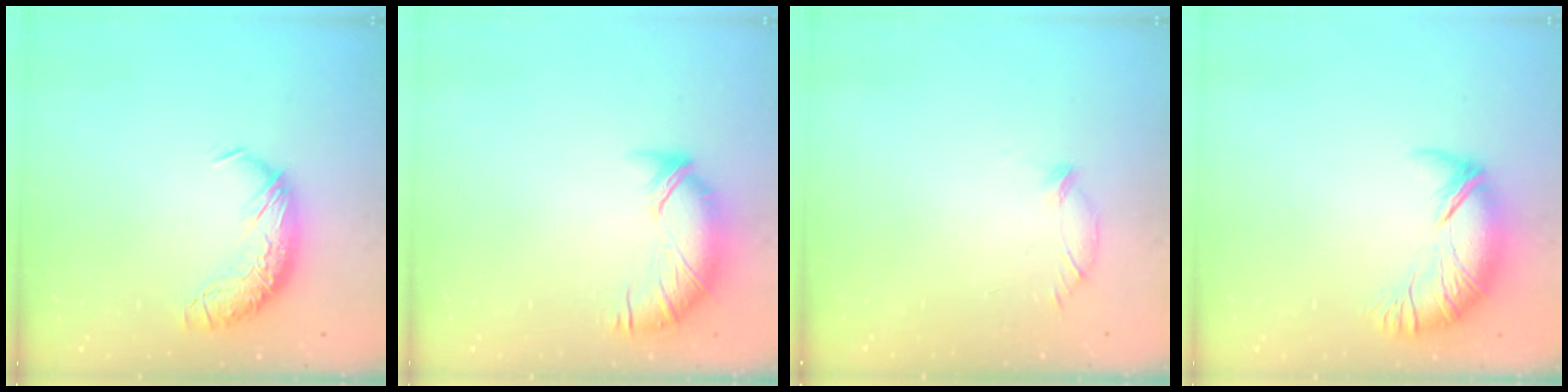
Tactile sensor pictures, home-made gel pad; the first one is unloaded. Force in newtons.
{"total": 2.5, "press": 1.9, "slide": 1.7}
{"total": 5.3, "press": 5.3, "slide": 0.9}
{"total": 2.5, "press": 1.6, "slide": 1.9}